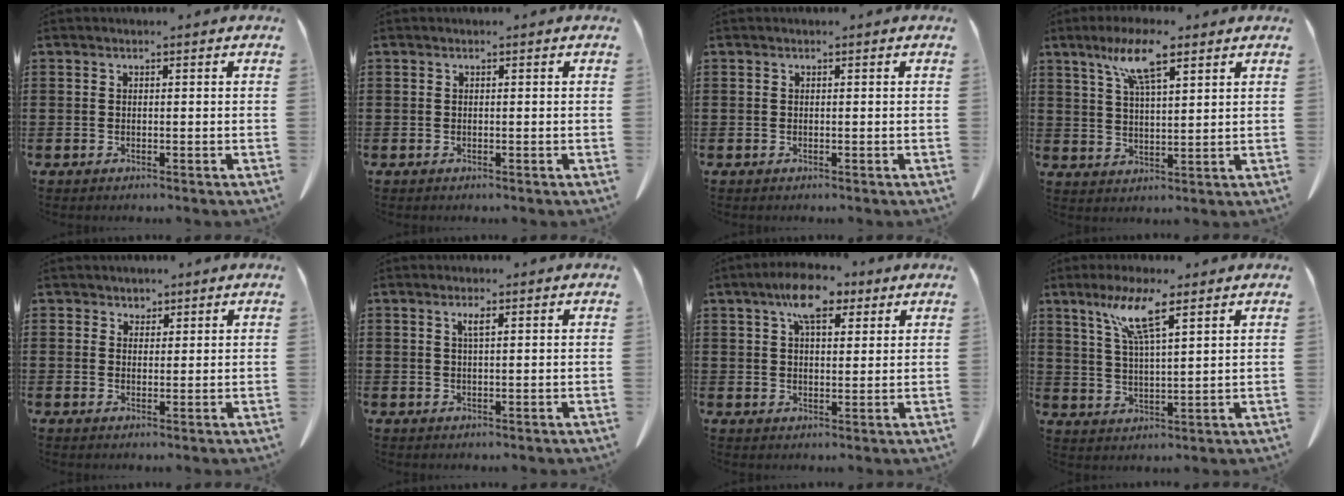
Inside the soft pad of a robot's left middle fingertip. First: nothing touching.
{"total": 0.0}
{"total": 0.0}
{"total": 8.3, "force": [5.3, 1.7, 6.2], "torque": [-0.134, 0.001, 0.092]}
{"total": 2.0, "force": [1.7, 1.1, 0.1], "torque": [-0.008, 0.004, 0.034]}
{"total": 1.7, "force": [0.8, 0.3, 1.5], "torque": [-0.031, 0.000, 0.014]}
{"total": 8.3, "force": [5.4, 3.4, 5.3], "torque": [-0.095, -0.006, 0.093]}
{"total": 7.9, "force": [5.0, 0.7, 6.1], "torque": [-0.133, -0.002, 0.086]}